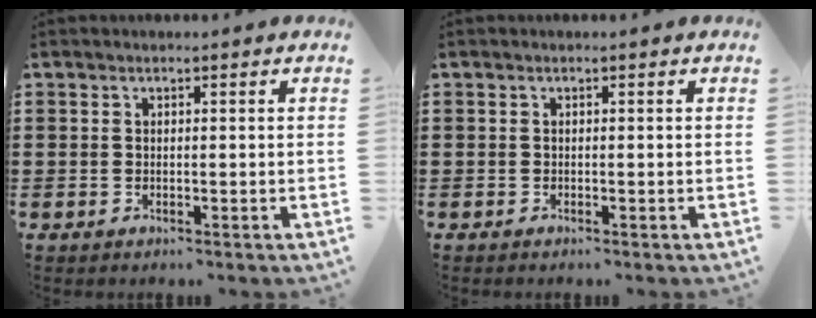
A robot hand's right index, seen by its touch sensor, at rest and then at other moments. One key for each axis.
{"total": 0.0}